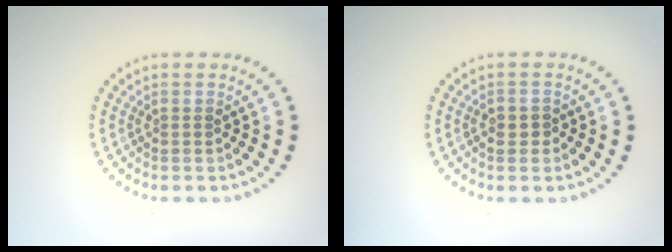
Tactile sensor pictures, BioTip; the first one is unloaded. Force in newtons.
{"total": 0.9, "press": 0.8, "slide": 0.2}